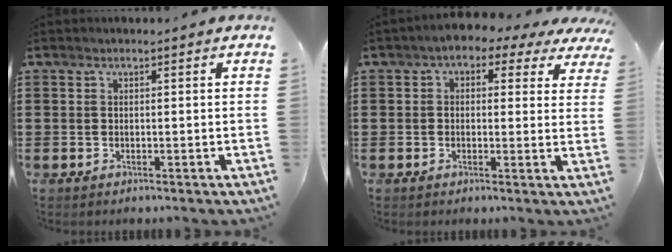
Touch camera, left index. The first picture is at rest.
{"total": 2.5, "force": [0.9, 1.7, 1.6], "torque": [-0.039, 0.001, 0.009]}